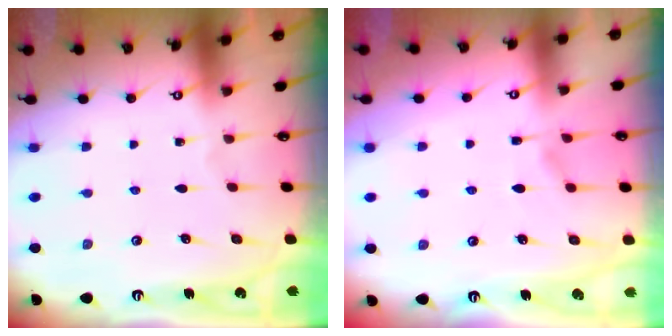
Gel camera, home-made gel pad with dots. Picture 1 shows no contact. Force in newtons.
{"total": 1.2, "press": 0.1, "slide": 1.2}